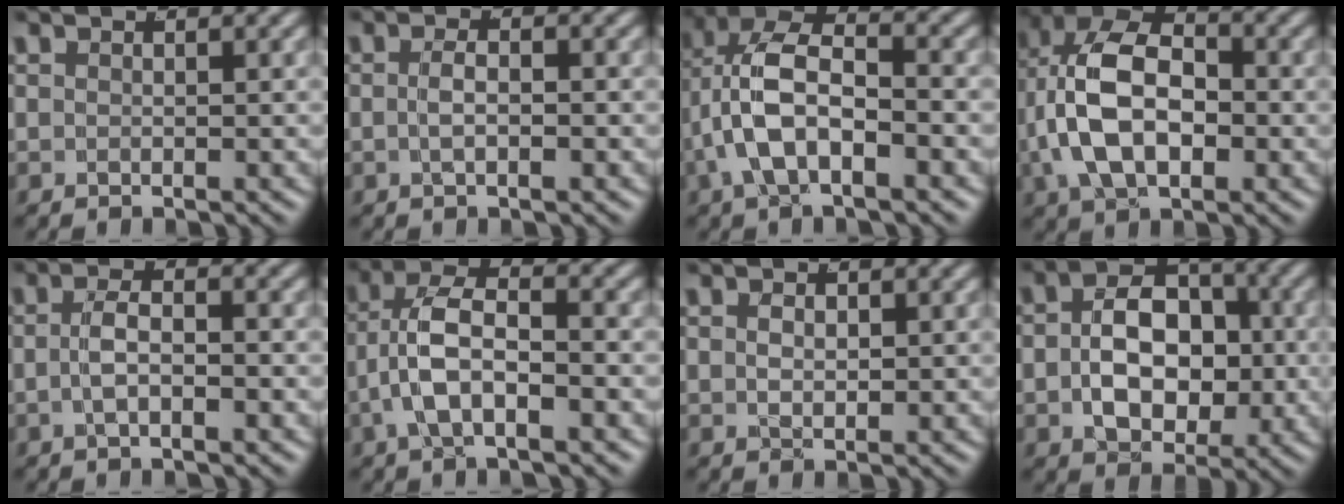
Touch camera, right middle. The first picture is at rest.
{"total": 1.6, "force": [-0.6, 0.1, 1.5], "torque": [-0.031, -0.007, -0.008]}
{"total": 7.2, "force": [0.5, 4.7, 5.4], "torque": [-0.118, -0.007, 0.007]}
{"total": 9.7, "force": [0.6, 6.8, 6.9], "torque": [-0.149, -0.017, 0.017]}
{"total": 2.3, "force": [-0.9, 0.6, 2.1], "torque": [-0.040, -0.002, -0.015]}
{"total": 5.3, "force": [0.0, 3.1, 4.2], "torque": [-0.090, -0.005, 0.000]}
{"total": 1.3, "force": [0.1, 0.6, 1.1], "torque": [-0.017, -0.011, 0.011]}
{"total": 7.1, "force": [-0.8, 4.9, 5.1], "torque": [-0.069, -0.011, -0.009]}